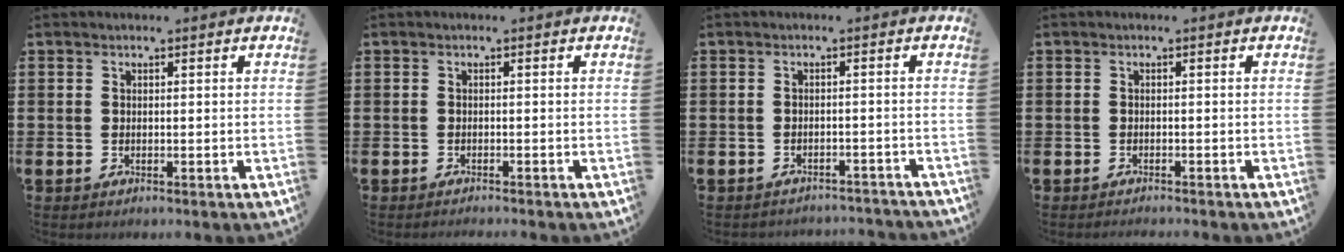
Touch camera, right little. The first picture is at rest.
{"total": 0.5, "force": [-0.5, -0.1, 0.1], "torque": [-0.001, -0.002, -0.011]}
{"total": 1.6, "force": [-1.6, 0.0, -0.1], "torque": [-0.003, 0.002, -0.034]}
{"total": 0.6, "force": [-0.6, -0.1, 0.1], "torque": [-0.002, -0.002, -0.012]}